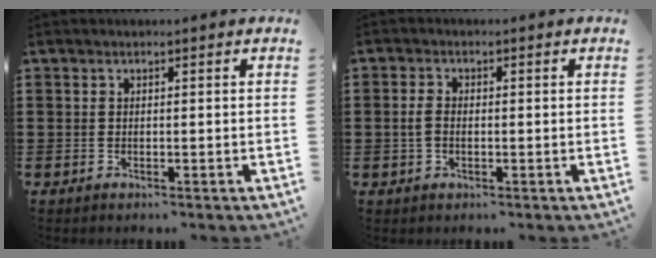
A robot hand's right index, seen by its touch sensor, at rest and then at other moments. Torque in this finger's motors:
{"motor_torque": [0.59, 0.13, 0.21, 0.02]}